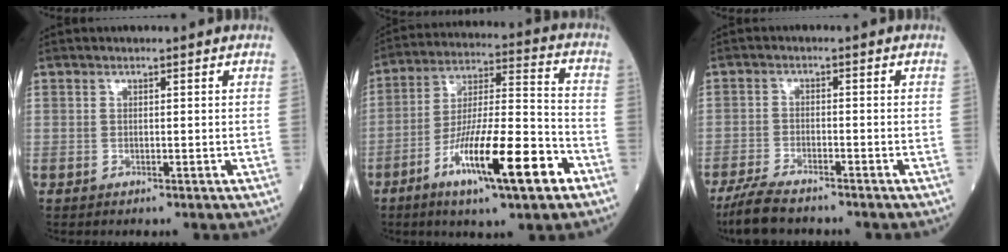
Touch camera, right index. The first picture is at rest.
{"total": 17.0, "force": [-8.3, 1.9, 14.7], "torque": [-0.262, -0.013, -0.141]}
{"total": 7.0, "force": [-5.9, 1.3, 3.5], "torque": [-0.068, -0.017, -0.104]}